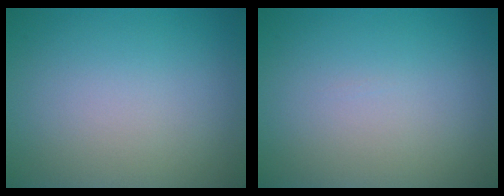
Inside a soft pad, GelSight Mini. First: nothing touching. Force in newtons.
{"total": 0.0}